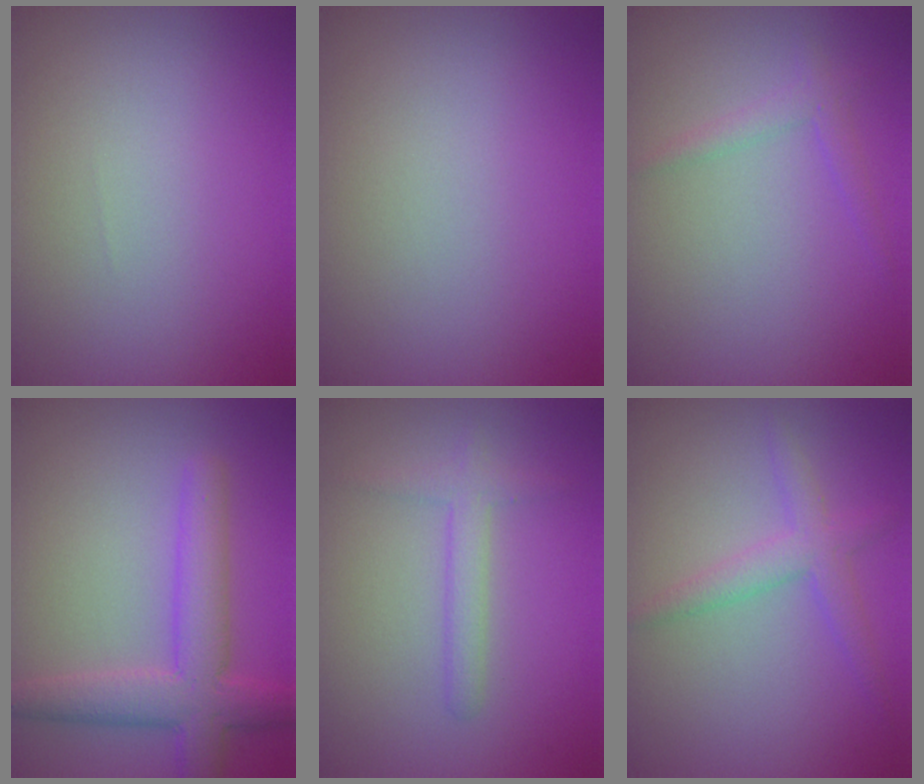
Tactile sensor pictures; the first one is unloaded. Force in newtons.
{"total": 0.0}
{"total": 1.5, "press": 1.5, "slide": 0.1}
{"total": 5.5, "press": 5.5, "slide": 0.3}
{"total": 2.0, "press": 2.0, "slide": 0.1}
{"total": 2.6, "press": 2.6, "slide": 0.1}